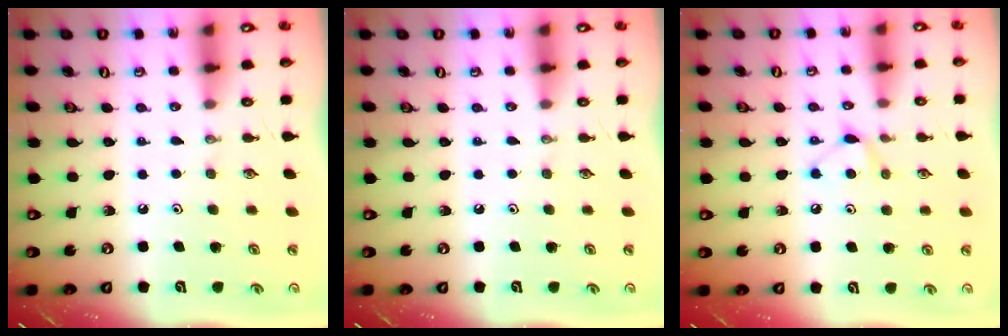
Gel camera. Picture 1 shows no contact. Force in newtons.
{"total": 0.0}
{"total": 6.7, "press": 6.7, "slide": 0.8}